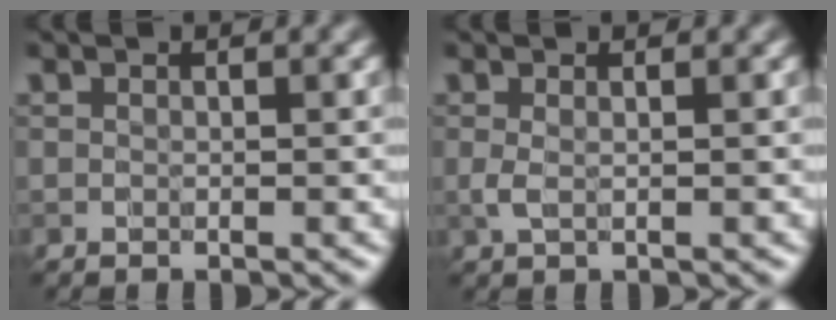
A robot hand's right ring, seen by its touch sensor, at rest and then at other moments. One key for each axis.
{"total": 0.7, "fx": 0.1, "fy": 0.1, "fz": 0.7, "tx": -0.015, "ty": -0.003, "tz": 0.002}